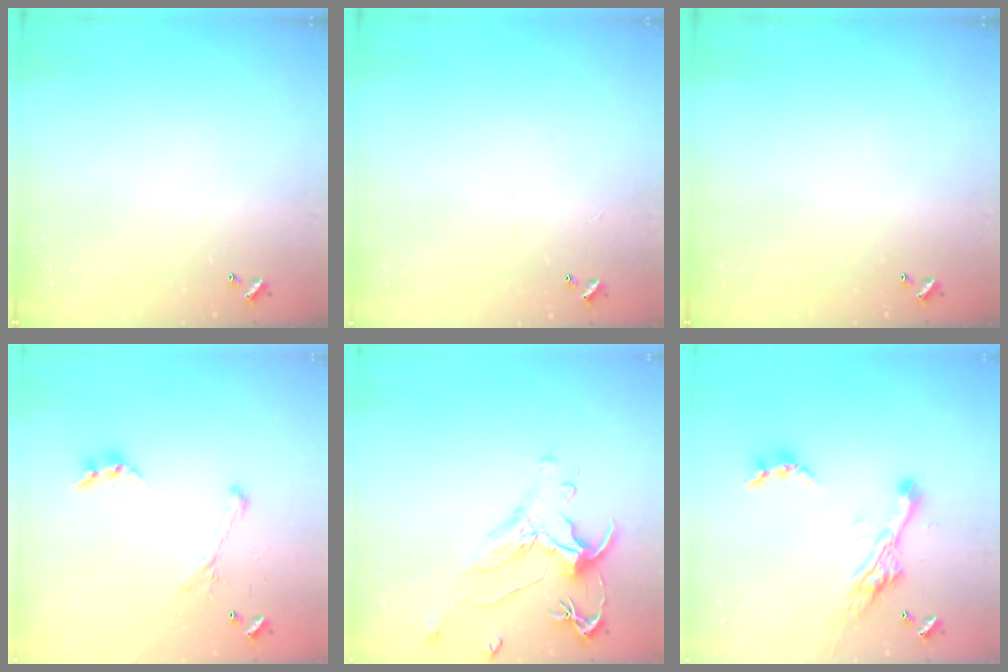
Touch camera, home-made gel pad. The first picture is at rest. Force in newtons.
{"total": 0.0}
{"total": 0.0}
{"total": 2.8, "press": 2.6, "slide": 0.9}
{"total": 1.6, "press": 1.0, "slide": 1.3}
{"total": 11.0, "press": 10.9, "slide": 1.2}